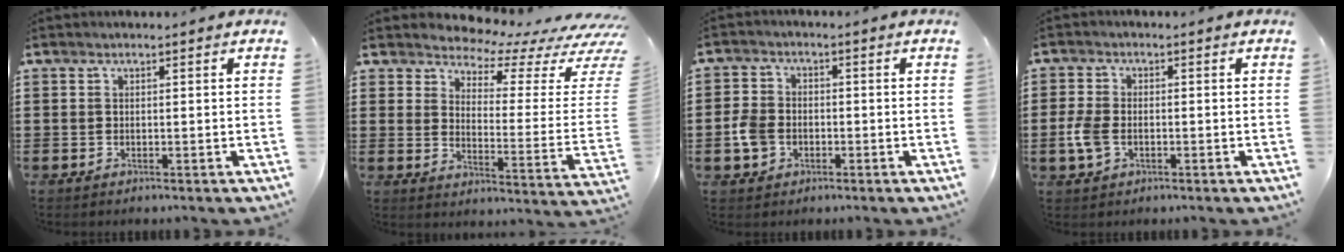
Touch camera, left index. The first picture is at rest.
{"total": 4.5, "force": [4.2, 0.8, 1.5], "torque": [-0.047, -0.042, 0.066]}
{"total": 4.5, "force": [-1.3, 3.5, 2.4], "torque": [-0.068, 0.001, -0.030]}
{"total": 4.4, "force": [-1.0, 2.6, 3.3], "torque": [-0.088, -0.005, -0.024]}